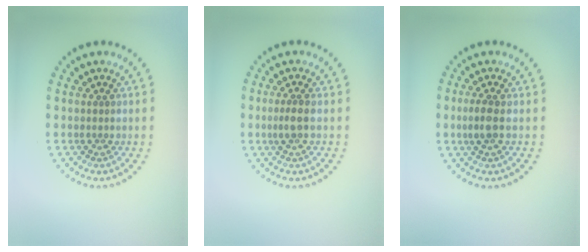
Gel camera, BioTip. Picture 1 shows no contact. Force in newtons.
{"total": 1.7, "press": 1.5, "slide": 0.8}
{"total": 1.6, "press": 1.5, "slide": 0.7}